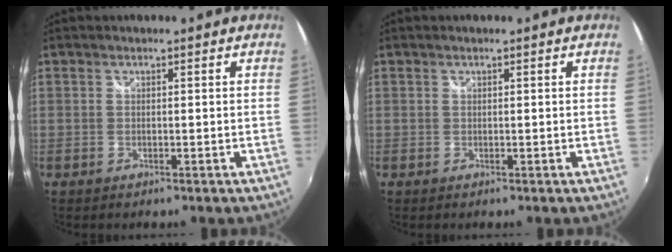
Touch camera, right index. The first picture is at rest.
{"total": 0.0}